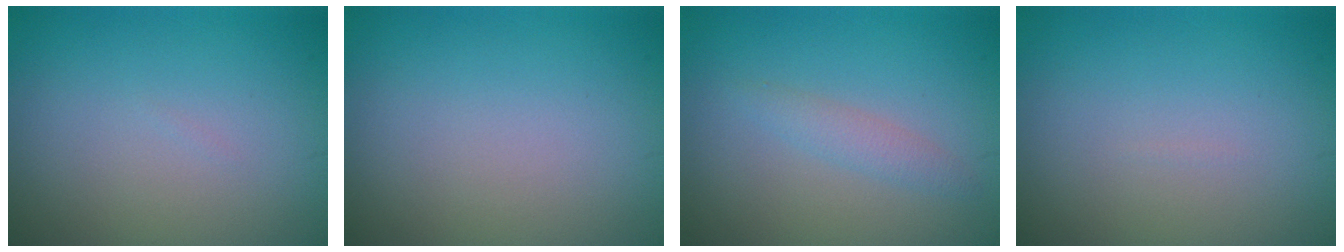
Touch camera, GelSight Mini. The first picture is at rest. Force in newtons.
{"total": 0.0}
{"total": 1.5, "press": 1.5, "slide": 0.1}
{"total": 0.0}